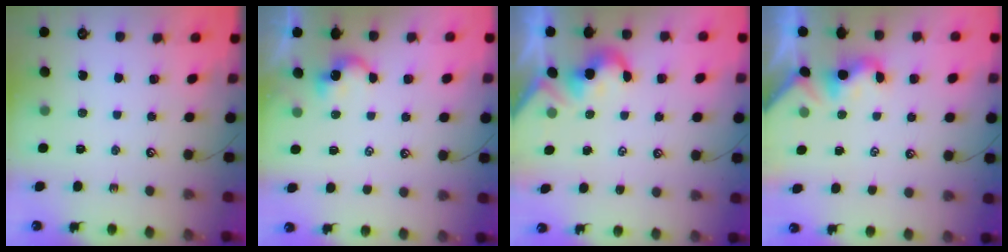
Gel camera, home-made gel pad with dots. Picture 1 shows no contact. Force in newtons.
{"total": 2.5, "press": 2.5, "slide": 0.3}
{"total": 2.1, "press": 2.0, "slide": 0.5}
{"total": 1.8, "press": 1.8, "slide": 0.5}